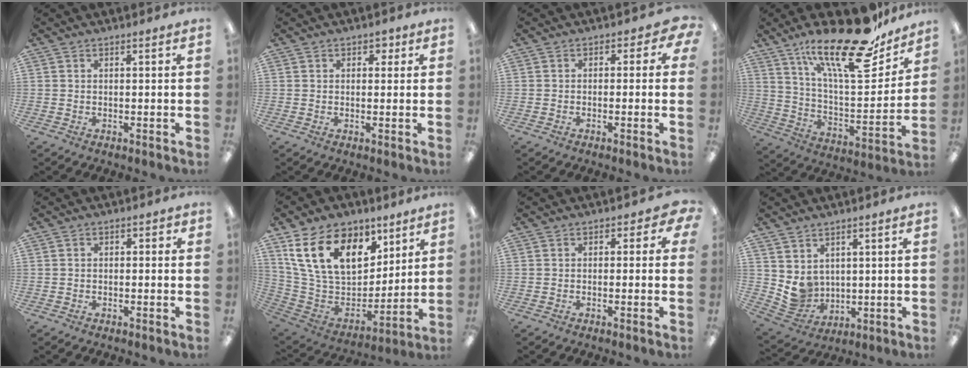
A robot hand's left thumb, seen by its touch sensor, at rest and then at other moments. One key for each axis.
{"total": 2.0, "fx": 0.5, "fy": 1.7, "fz": 1.0, "tx": -0.004, "ty": 0.001, "tz": 0.005}
{"total": 2.7, "fx": -1.0, "fy": 1.7, "fz": 1.8, "tx": -0.021, "ty": 0.009, "tz": -0.021}
{"total": 26.0, "fx": 18.0, "fy": 8.2, "fz": 17.0, "tx": -0.258, "ty": -0.114, "tz": 0.296}
{"total": 1.7, "fx": -1.4, "fy": 0.8, "fz": 0.5, "tx": -0.008, "ty": 0.007, "tz": -0.028}
{"total": 20.8, "fx": 11.0, "fy": 12.9, "fz": 12.2, "tx": -0.243, "ty": -0.040, "tz": 0.202}
{"total": 2.4, "fx": -0.9, "fy": 1.5, "fz": 1.7, "tx": -0.020, "ty": 0.008, "tz": -0.020}
{"total": 6.6, "fx": 3.0, "fy": 5.7, "fz": 1.3, "tx": -0.045, "ty": -0.020, "tz": 0.068}